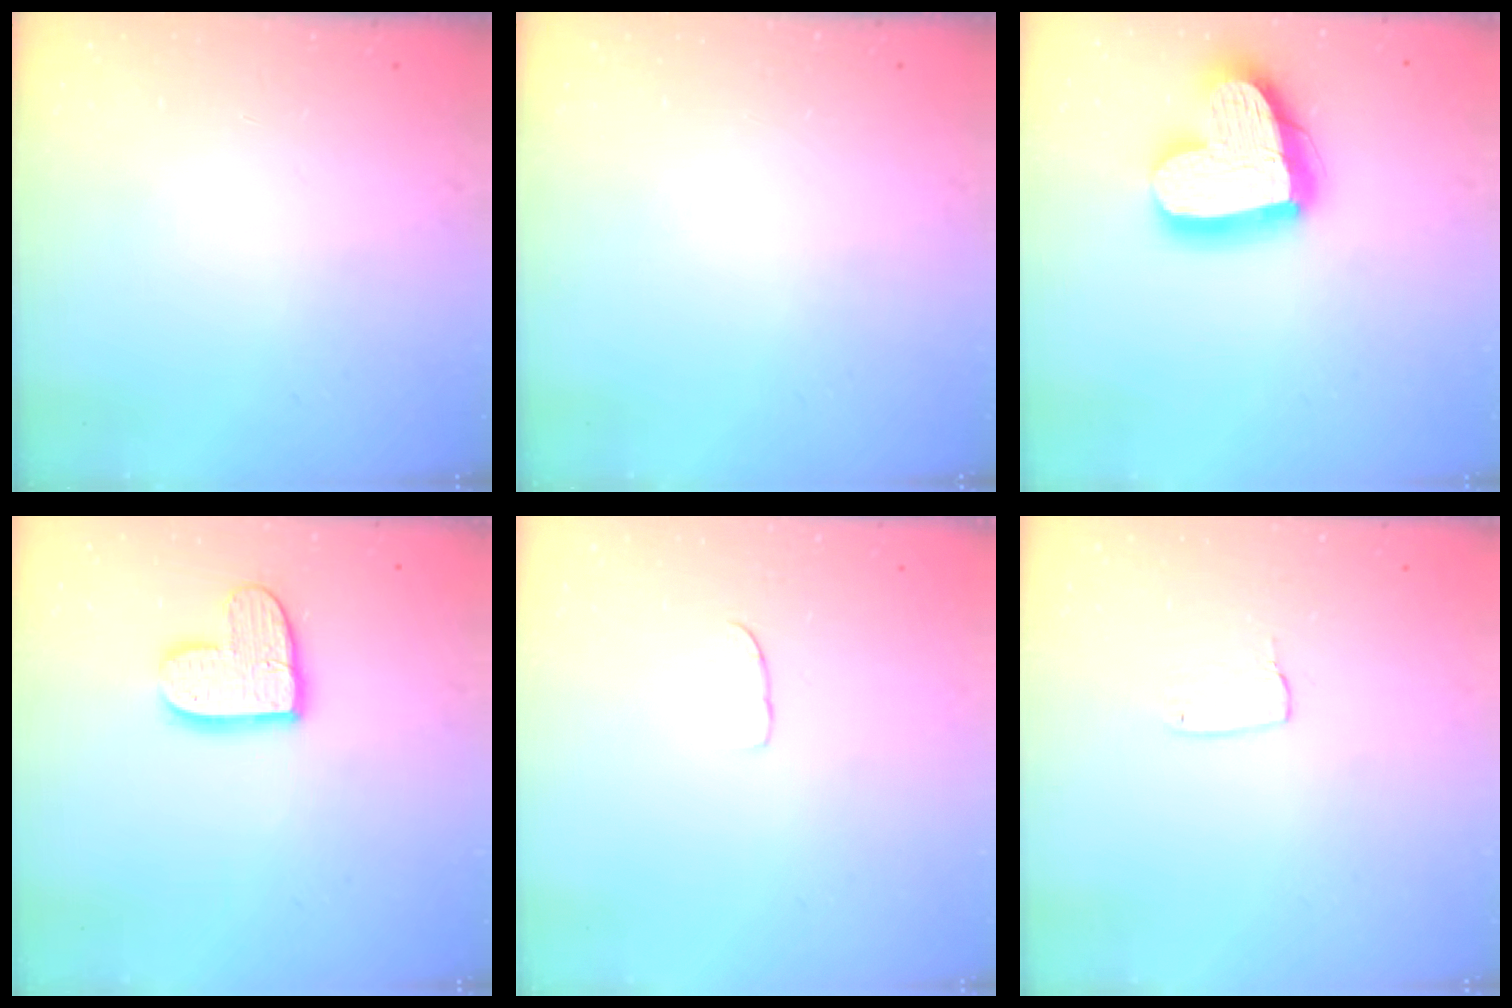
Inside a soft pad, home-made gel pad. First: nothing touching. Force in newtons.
{"total": 0.0}
{"total": 19.3, "press": 19.3, "slide": 1.6}
{"total": 11.0, "press": 10.9, "slide": 0.9}
{"total": 3.1, "press": 3.1, "slide": 0.2}
{"total": 3.2, "press": 3.2, "slide": 0.2}